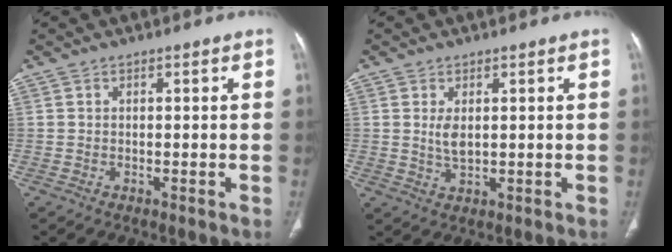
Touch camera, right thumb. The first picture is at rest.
{"total": 3.1, "force": [0.7, 1.5, 2.7], "torque": [-0.051, -0.009, 0.019]}